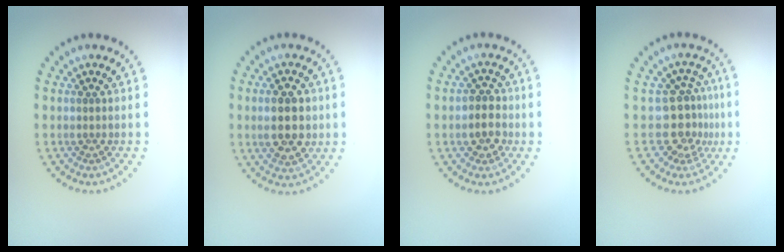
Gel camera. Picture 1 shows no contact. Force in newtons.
{"total": 5.2, "press": 5.2, "slide": 0.2}
{"total": 2.8, "press": 2.7, "slide": 0.8}
{"total": 3.5, "press": 2.6, "slide": 2.3}